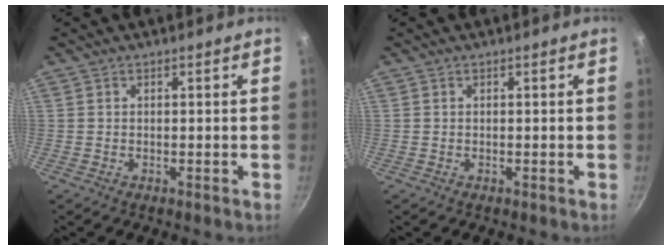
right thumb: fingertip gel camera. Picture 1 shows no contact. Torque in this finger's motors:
{"motor_torque": [0.00, 0.00, -0.10, 0.54, 0.00]}